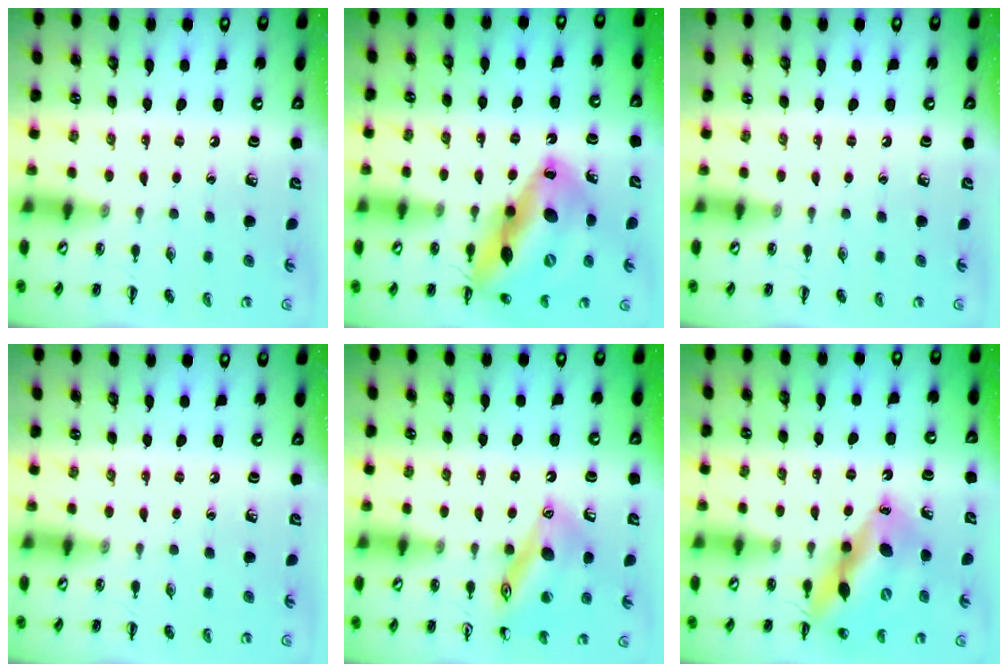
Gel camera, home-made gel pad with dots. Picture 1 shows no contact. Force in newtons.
{"total": 22.3, "press": 21.7, "slide": 5.0}
{"total": 0.0}
{"total": 0.0}
{"total": 16.8, "press": 16.7, "slide": 1.8}
{"total": 14.7, "press": 14.1, "slide": 3.9}